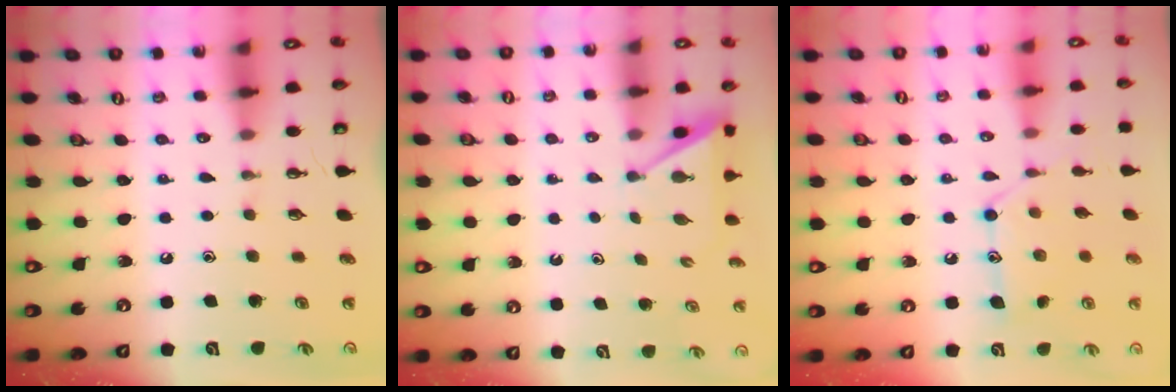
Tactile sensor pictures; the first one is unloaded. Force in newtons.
{"total": 3.1, "press": 3.1, "slide": 0.3}
{"total": 12.2, "press": 12.2, "slide": 0.3}